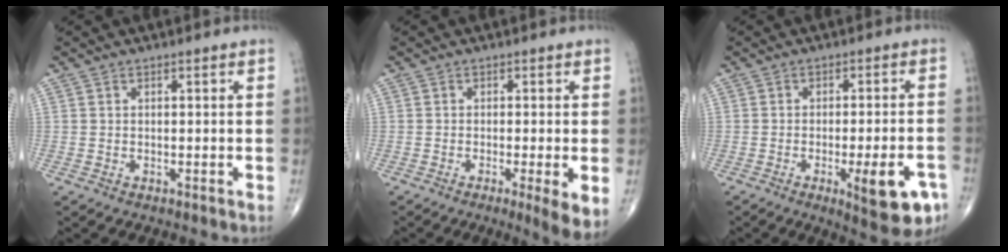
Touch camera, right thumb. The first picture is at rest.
{"total": 5.4, "force": [-1.5, 0.6, 5.1], "torque": [-0.083, -0.017, -0.027]}
{"total": 11.3, "force": [-4.8, 3.0, 9.8], "torque": [-0.117, 0.011, -0.056]}